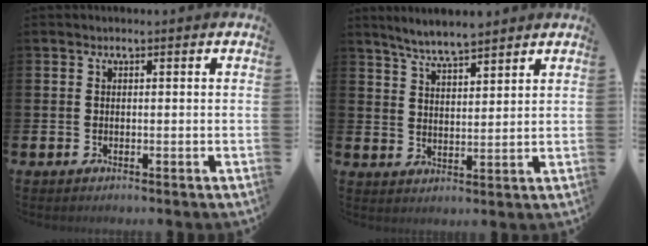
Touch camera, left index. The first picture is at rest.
{"total": 5.7, "force": [5.5, 0.4, 1.4], "torque": [-0.049, -0.021, 0.101]}